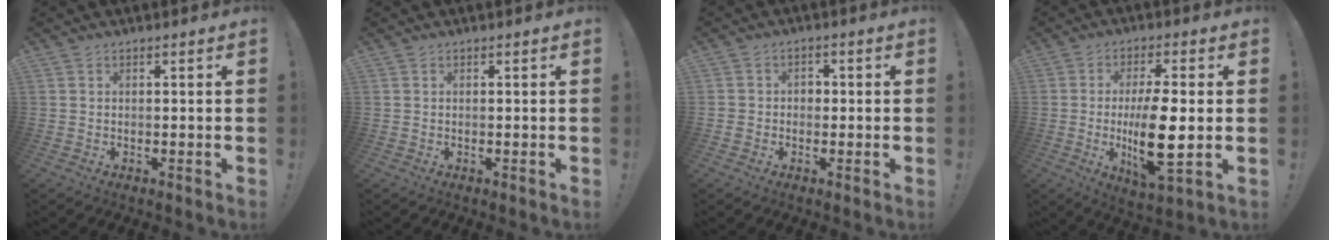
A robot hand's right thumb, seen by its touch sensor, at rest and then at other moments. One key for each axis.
{"total": 0.0}
{"total": 3.0, "fx": -0.7, "fy": 2.7, "fz": 1.1, "tx": -0.028, "ty": 0.009, "tz": -0.013}
{"total": 13.9, "fx": -1.5, "fy": 3.8, "fz": 13.2, "tx": -0.258, "ty": -0.014, "tz": -0.032}